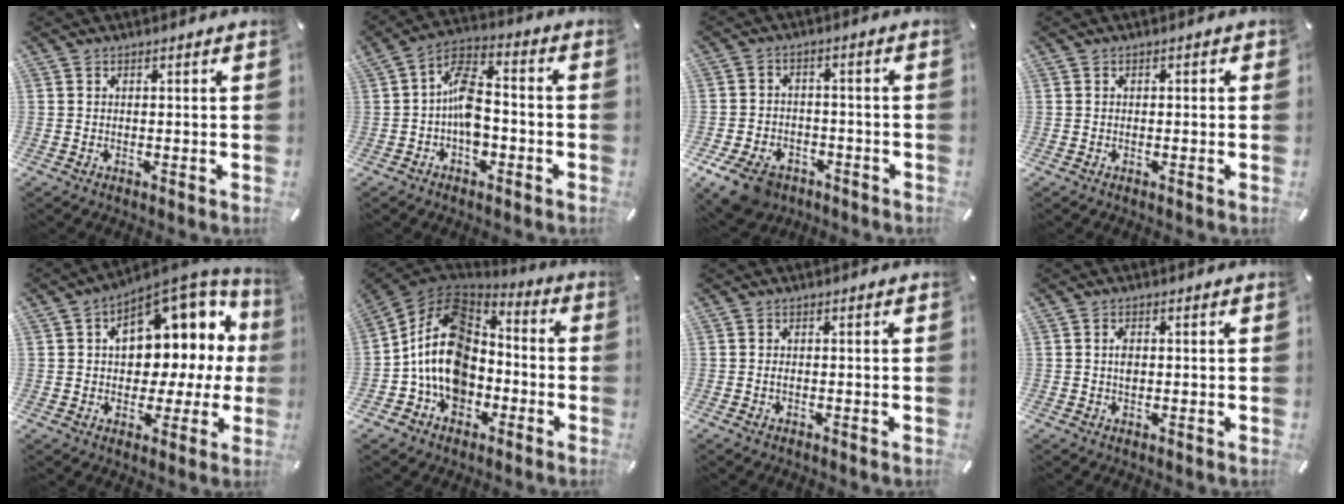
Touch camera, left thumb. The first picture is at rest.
{"total": 9.6, "force": [-2.3, 5.7, 7.4], "torque": [-0.149, 0.020, -0.040]}
{"total": 9.0, "force": [-5.6, 5.7, 4.1], "torque": [-0.084, 0.033, -0.102]}
{"total": 0.7, "force": [-0.2, 0.5, 0.4], "torque": [-0.007, 0.002, -0.005]}
{"total": 13.2, "force": [5.1, 8.9, 8.4], "torque": [-0.102, -0.057, 0.088]}
{"total": 16.1, "force": [-2.5, 13.1, 9.1], "torque": [-0.205, 0.014, -0.049]}
{"total": 1.3, "force": [-0.4, 0.6, 1.0], "torque": [-0.019, 0.001, -0.007]}
{"total": 2.3, "force": [0.2, 1.4, 1.9], "torque": [-0.039, 0.003, 0.002]}